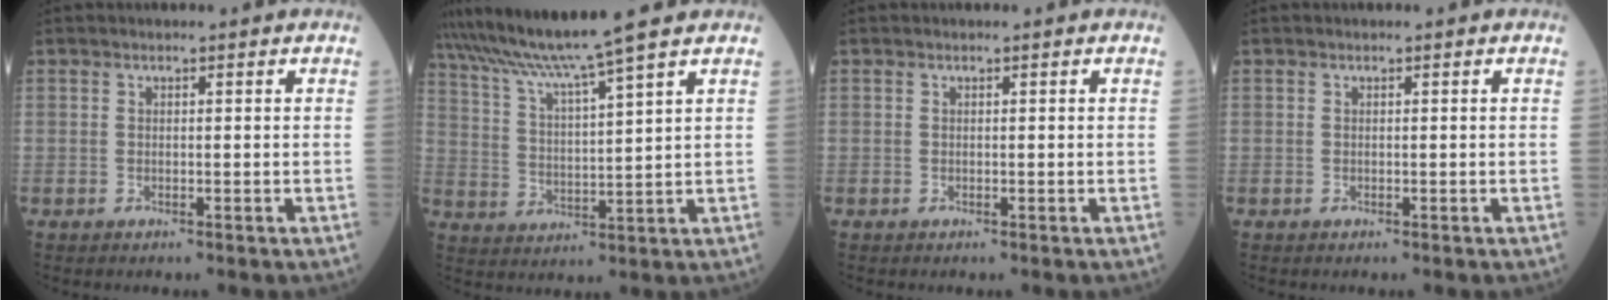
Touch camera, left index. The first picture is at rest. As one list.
[{"total": 10.1, "force": [8.5, -2.2, 5.0], "torque": [-0.094, 0.007, 0.157]}, {"total": 0.0}, {"total": 0.0}]